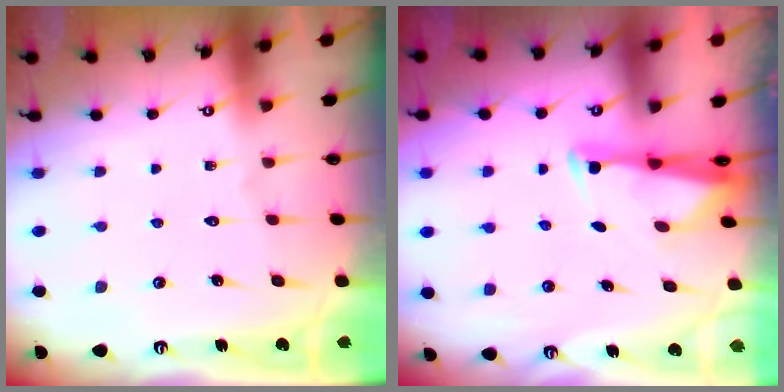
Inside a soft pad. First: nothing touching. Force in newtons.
{"total": 2.9, "press": 2.8, "slide": 0.7}